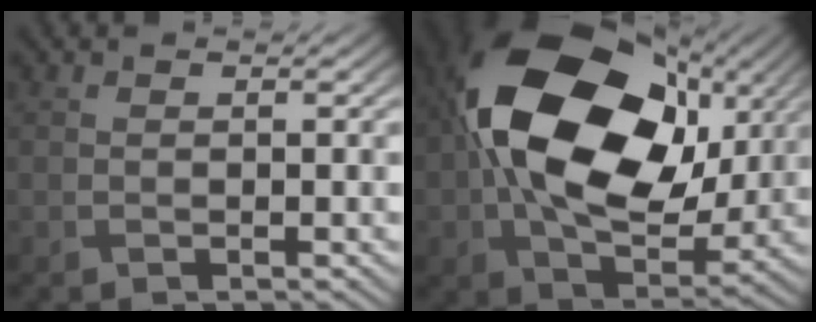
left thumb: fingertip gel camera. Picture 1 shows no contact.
{"total": 20.0, "force": [3.6, 13.4, 14.3], "torque": [-0.279, -0.010, 0.068]}